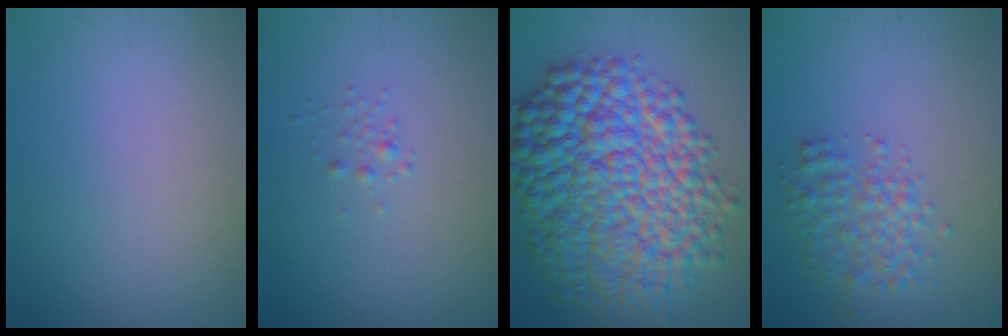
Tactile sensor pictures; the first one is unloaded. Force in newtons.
{"total": 0.7, "press": 0.7, "slide": 0.0}
{"total": 13.5, "press": 13.5, "slide": 0.1}
{"total": 3.0, "press": 3.0, "slide": 0.1}